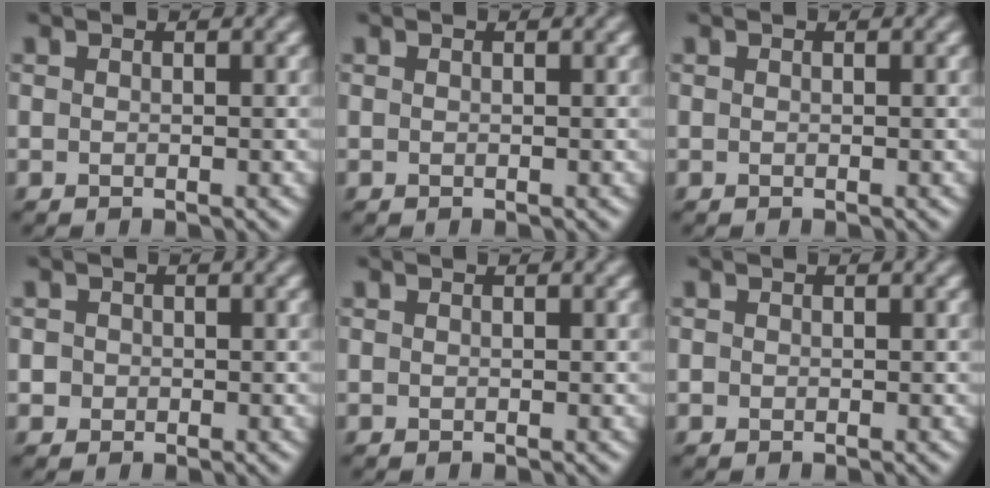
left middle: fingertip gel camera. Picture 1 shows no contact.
{"total": 0.0}
{"total": 0.0}
{"total": 1.0, "force": [0.0, 1.0, 0.1], "torque": [0.008, -0.002, -0.003]}
{"total": 0.0}
{"total": 0.0}